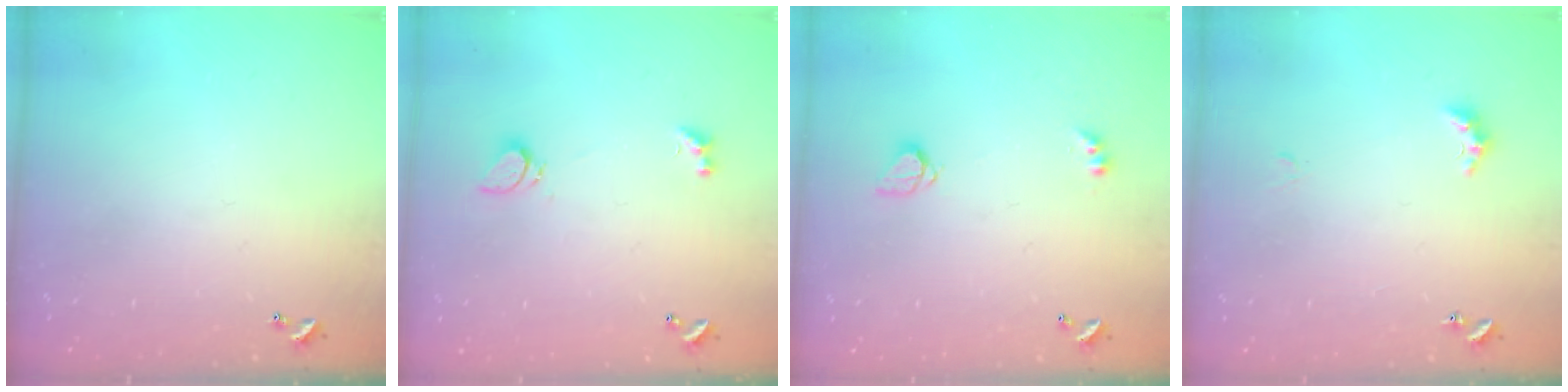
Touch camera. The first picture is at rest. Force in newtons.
{"total": 2.6, "press": 2.5, "slide": 0.8}
{"total": 3.3, "press": 3.3, "slide": 0.2}
{"total": 2.4, "press": 2.3, "slide": 0.6}